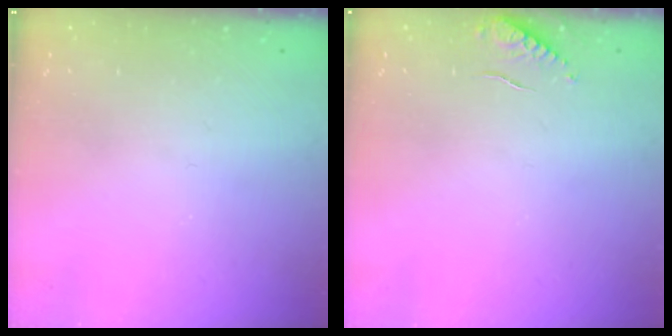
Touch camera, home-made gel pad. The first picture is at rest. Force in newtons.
{"total": 5.6, "press": 5.6, "slide": 0.8}